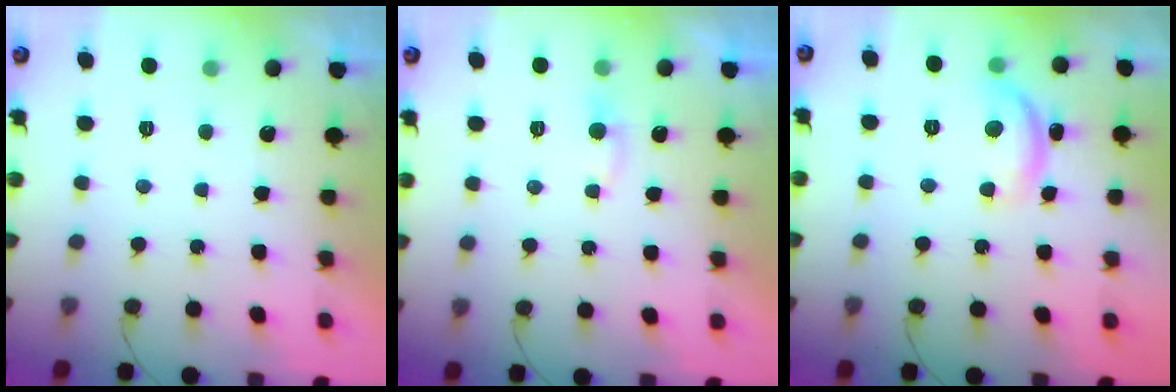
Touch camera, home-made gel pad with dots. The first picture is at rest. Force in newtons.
{"total": 3.1, "press": 3.0, "slide": 0.4}
{"total": 10.5, "press": 10.5, "slide": 0.6}